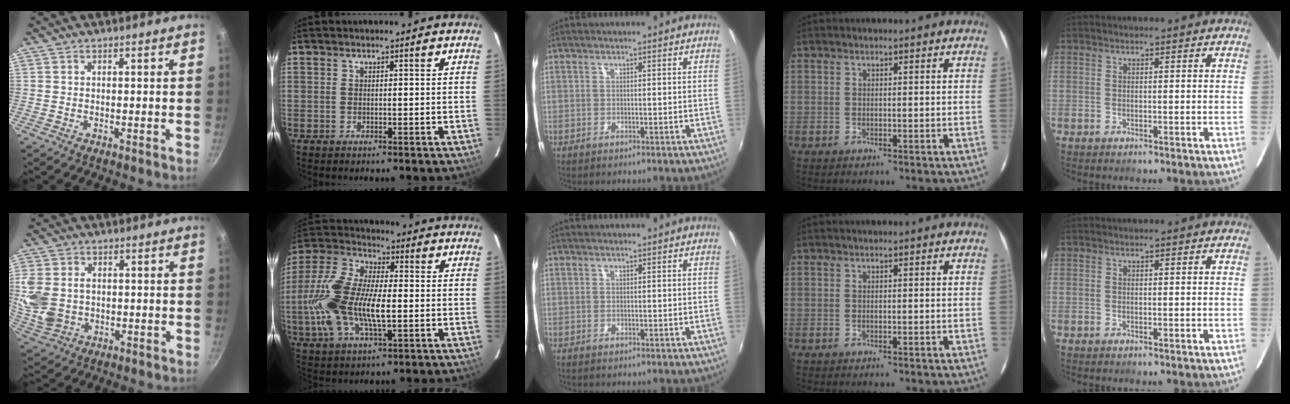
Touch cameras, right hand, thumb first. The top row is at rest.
{"thumb": {"total": 10.5, "force": [-0.2, 8.2, 6.6], "torque": [-0.133, -0.003, 0.004]}, "index": {"total": 17.6, "force": [-2.3, 7.4, 15.8], "torque": [-0.336, 0.003, -0.047]}}